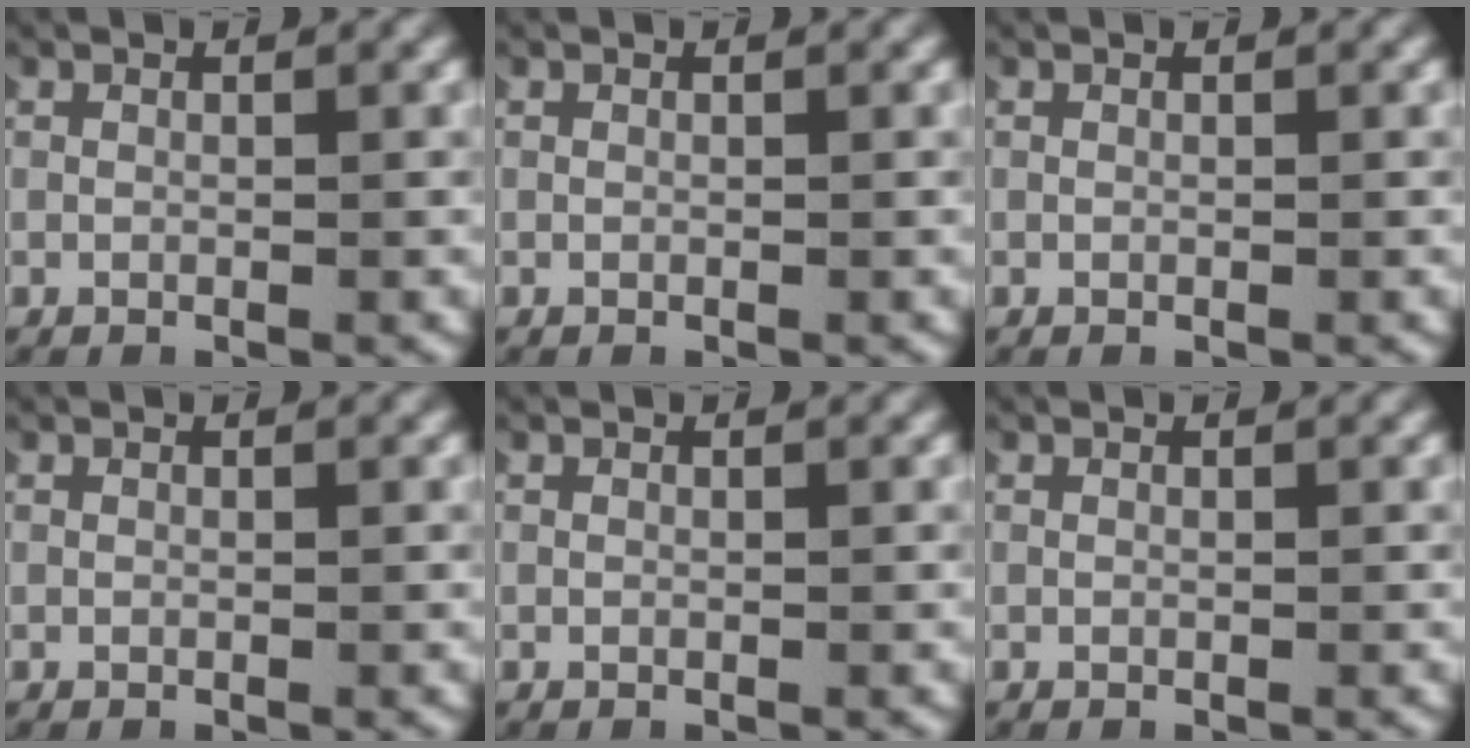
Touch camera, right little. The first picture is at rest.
{"total": 0.0}
{"total": 0.0}
{"total": 0.0}
{"total": 0.0}
{"total": 0.0}